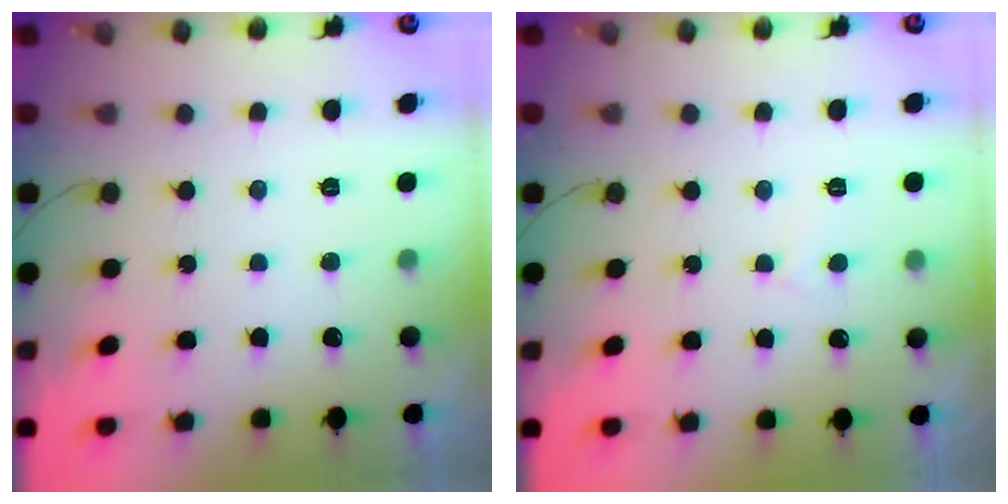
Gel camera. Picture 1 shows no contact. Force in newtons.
{"total": 2.3, "press": 2.3, "slide": 0.2}